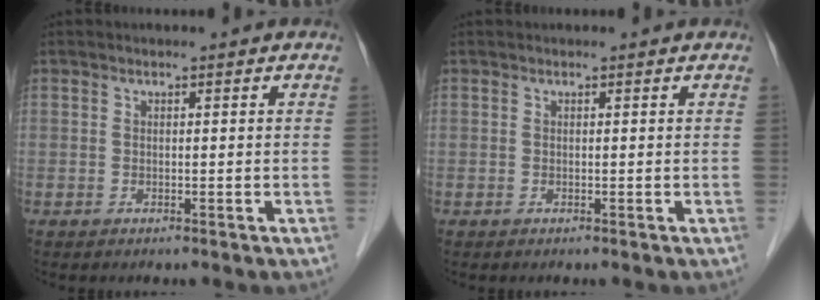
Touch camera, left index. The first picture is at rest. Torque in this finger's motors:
{"motor_torque": [-0.36, -0.58, -0.02, 0.01]}